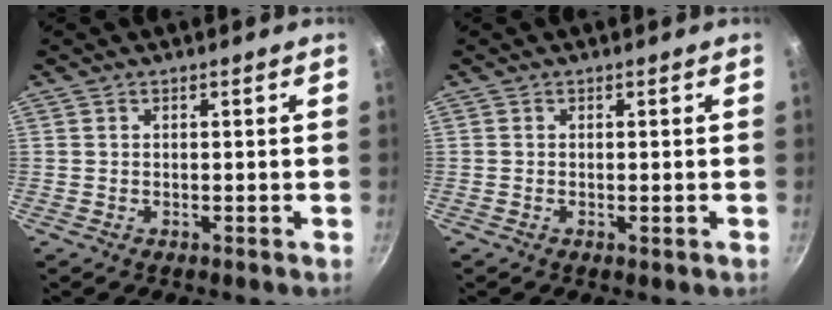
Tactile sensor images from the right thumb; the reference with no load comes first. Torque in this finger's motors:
{"motor_torque": [-0.13, -0.09, -0.39, 0.21, 0.02]}